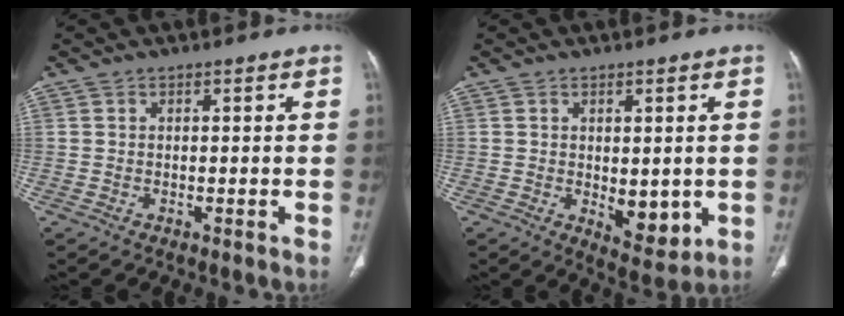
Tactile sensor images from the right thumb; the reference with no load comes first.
{"total": 6.4, "force": [-0.7, 3.4, 5.4], "torque": [-0.053, -0.016, 0.006]}